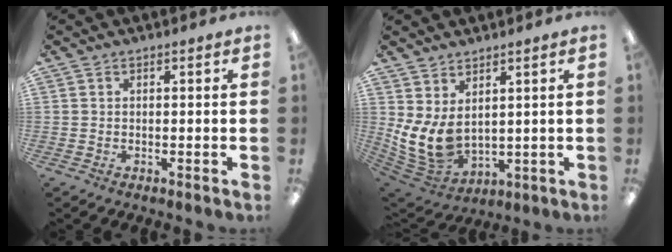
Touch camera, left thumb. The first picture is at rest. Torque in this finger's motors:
{"motor_torque": [1.63, 1.73, 0.75, -0.57, 0.12]}